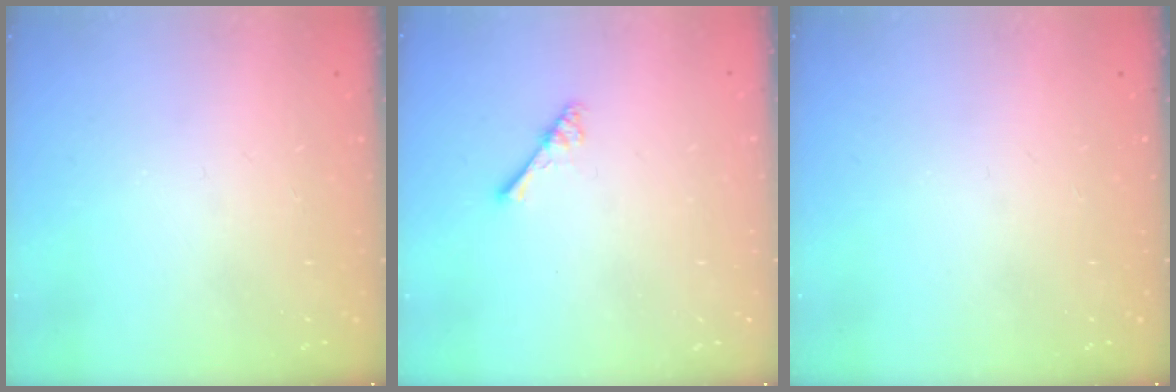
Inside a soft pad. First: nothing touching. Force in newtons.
{"total": 2.4, "press": 2.4, "slide": 0.4}
{"total": 0.0}